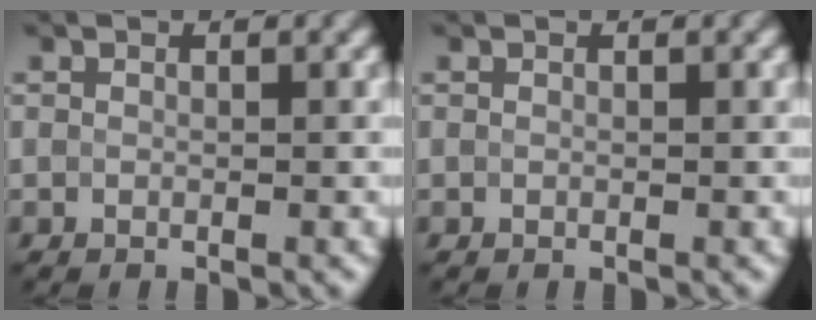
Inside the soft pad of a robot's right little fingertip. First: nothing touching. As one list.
[{"total": 0.0}]